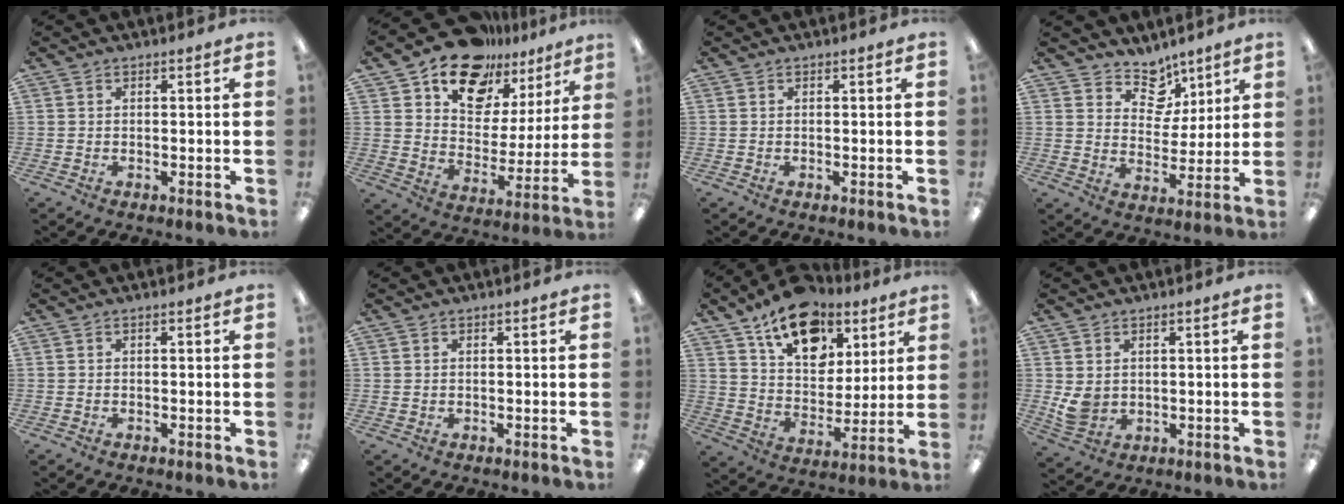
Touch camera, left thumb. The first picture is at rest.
{"total": 15.9, "force": [12.8, 8.5, 4.3], "torque": [-0.076, -0.100, 0.232]}
{"total": 0.0}
{"total": 9.5, "force": [6.9, 6.1, 2.0], "torque": [-0.025, -0.052, 0.130]}
{"total": 0.0}
{"total": 0.6, "force": [0.5, 0.4, 0.1], "torque": [-0.002, 0.002, 0.009]}
{"total": 17.2, "force": [11.4, 10.2, 7.8], "torque": [-0.127, -0.063, 0.206]}
{"total": 4.5, "force": [1.7, 3.5, 2.2], "torque": [-0.043, -0.007, 0.033]}